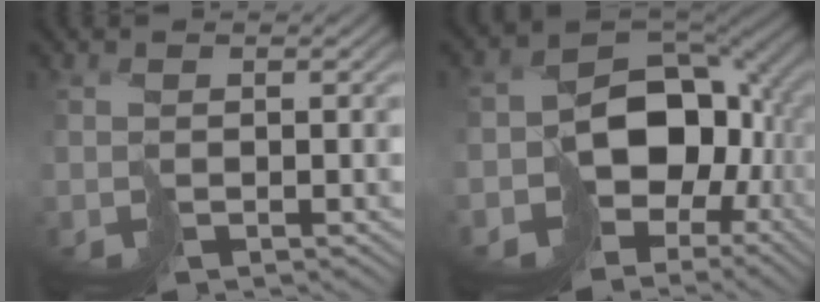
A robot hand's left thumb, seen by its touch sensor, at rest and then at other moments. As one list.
[{"total": 15.6, "force": [-4.1, 12.0, 9.0], "torque": [-0.172, -0.024, -0.059]}]